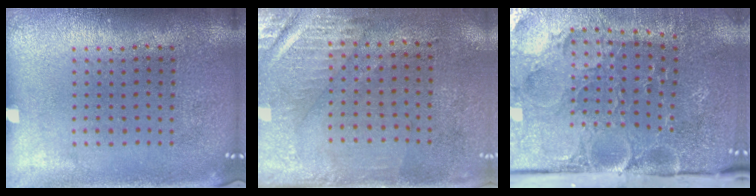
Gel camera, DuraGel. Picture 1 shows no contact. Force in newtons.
{"total": 3.0, "press": 2.5, "slide": 1.5}
{"total": 4.4, "press": 3.8, "slide": 2.1}